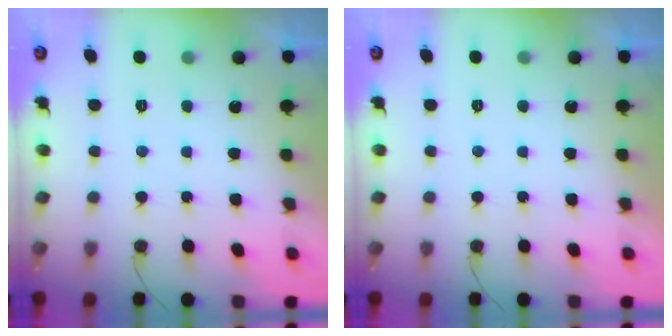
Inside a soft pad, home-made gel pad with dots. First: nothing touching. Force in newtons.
{"total": 1.8, "press": 1.8, "slide": 0.1}